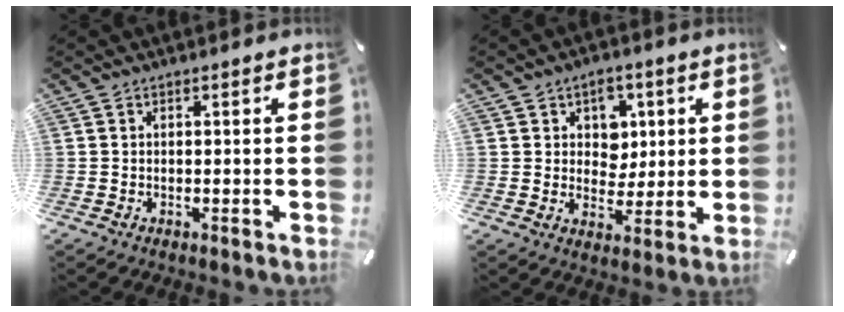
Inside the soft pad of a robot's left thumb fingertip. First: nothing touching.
{"total": 7.2, "force": [2.3, 6.4, 2.4], "torque": [-0.030, -0.006, 0.037]}